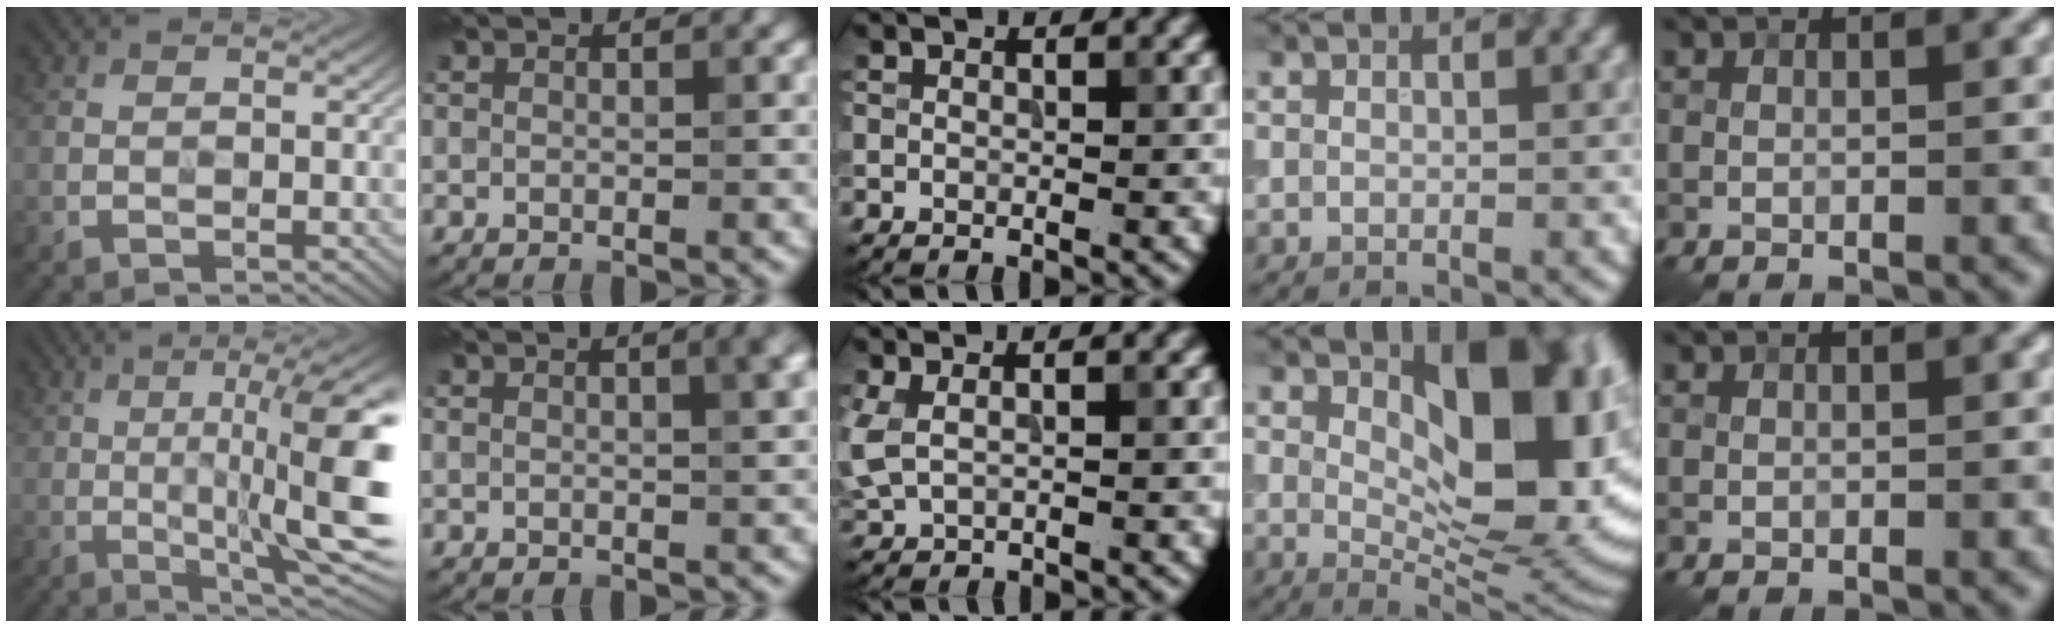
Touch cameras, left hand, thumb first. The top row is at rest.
{"thumb": {"total": 16.8, "force": [0.7, 3.6, 16.3], "torque": [-0.215, 0.031, 0.018]}, "index": {"total": 2.7, "force": [0.7, 0.7, 2.5], "torque": [-0.020, 0.009, 0.006]}, "middle": {"total": 1.5, "force": [0.5, 0.8, 1.2], "torque": [-0.033, 0.003, 0.013]}, "ring": {"total": 12.2, "force": [3.0, 5.8, 10.3], "torque": [-0.123, -0.001, 0.048]}}